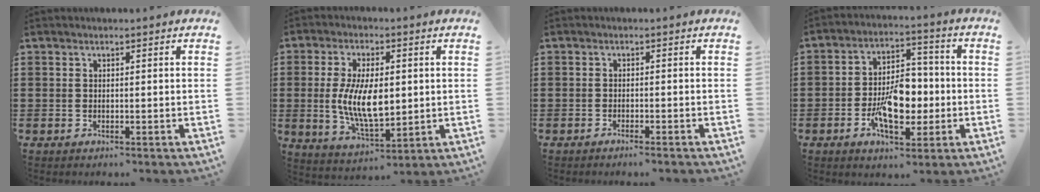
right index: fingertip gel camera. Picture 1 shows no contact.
{"total": 9.8, "force": [0.3, 4.6, 8.7], "torque": [-0.186, 0.002, 0.003]}
{"total": 0.9, "force": [-0.9, -0.2, 0.3], "torque": [-0.007, -0.002, -0.017]}
{"total": 9.3, "force": [-2.0, 5.1, 7.5], "torque": [-0.130, 0.003, -0.040]}